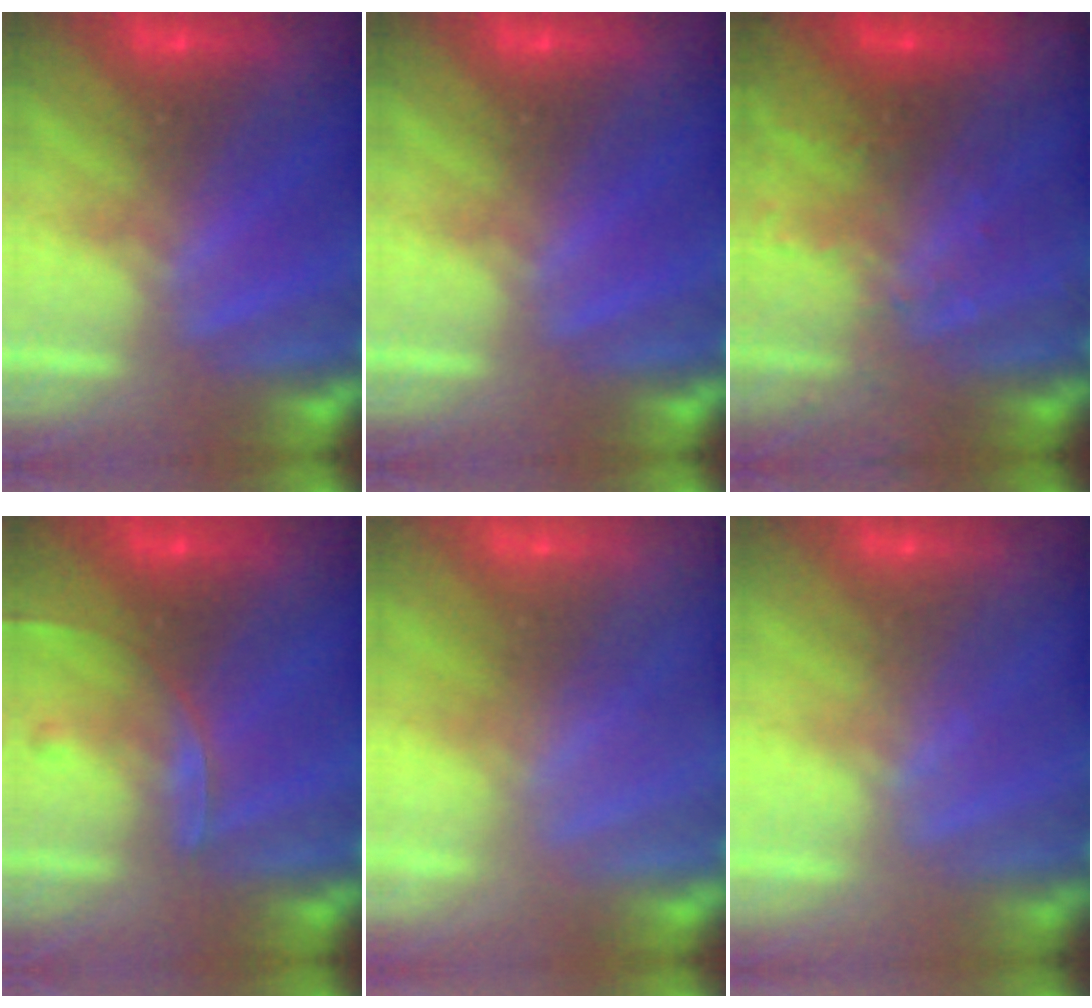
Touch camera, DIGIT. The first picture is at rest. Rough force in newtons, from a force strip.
{"total": 0.0}
{"total": 2.9}
{"total": 2.5}
{"total": 2.2}
{"total": 2.2}